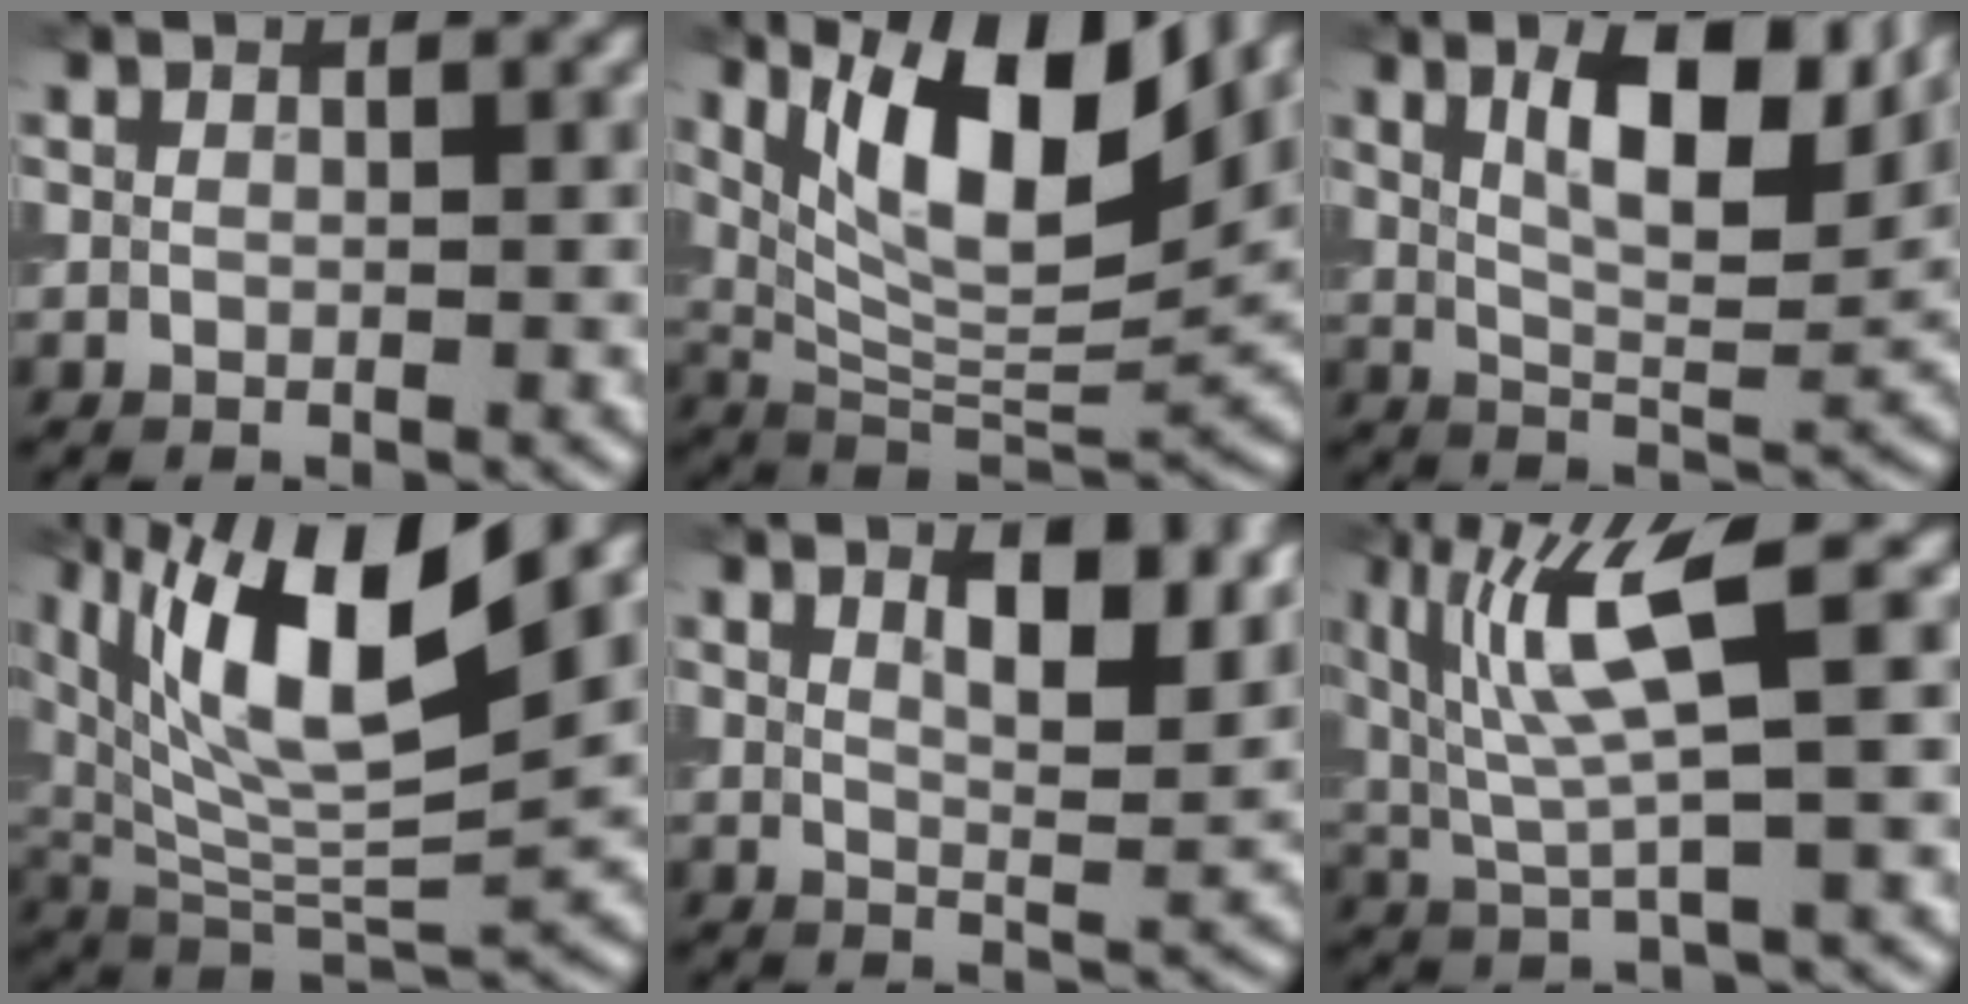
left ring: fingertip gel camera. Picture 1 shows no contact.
{"total": 11.7, "force": [5.3, 4.0, 9.6], "torque": [-0.161, -0.004, 0.097]}
{"total": 8.7, "force": [3.9, 2.9, 7.3], "torque": [-0.115, 0.002, 0.067]}
{"total": 11.7, "force": [5.4, 3.8, 9.6], "torque": [-0.182, 0.001, 0.102]}
{"total": 6.3, "force": [3.3, 2.1, 5.0], "torque": [-0.072, 0.000, 0.052]}
{"total": 6.7, "force": [2.0, 1.2, 6.3], "torque": [-0.132, -0.002, 0.041]}